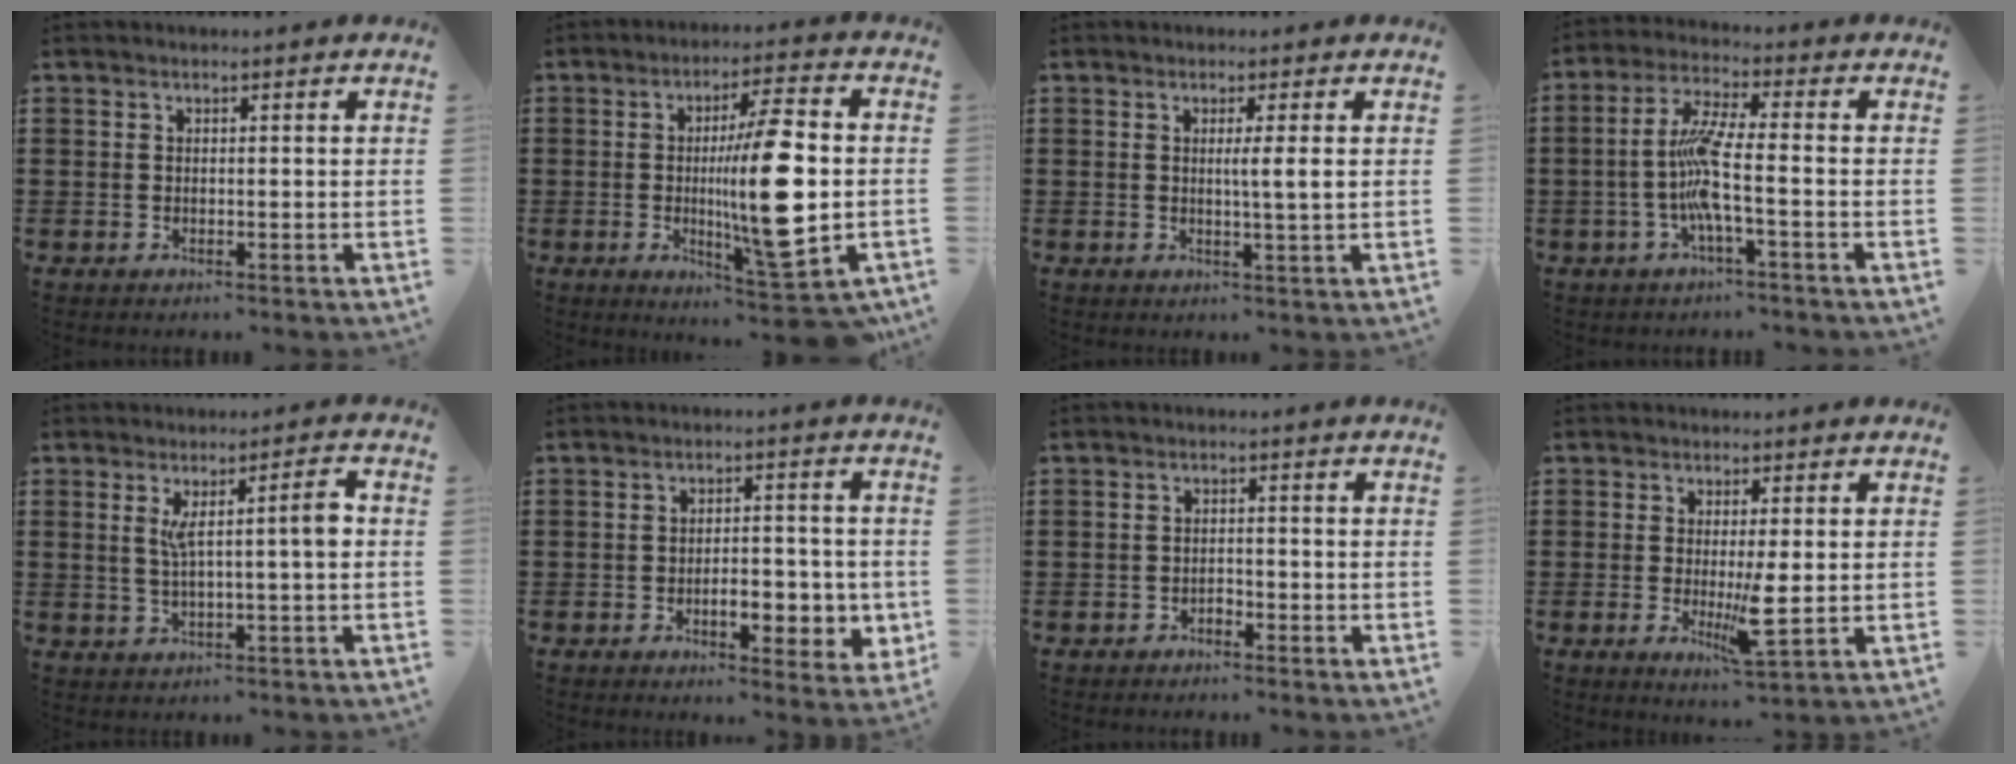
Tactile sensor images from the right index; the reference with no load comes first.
{"total": 14.3, "force": [-1.4, 2.8, 13.9], "torque": [-0.245, -0.017, -0.029]}
{"total": 3.1, "force": [0.5, -0.3, 3.0], "torque": [-0.058, -0.007, 0.005]}
{"total": 7.7, "force": [-1.9, 0.5, 7.4], "torque": [-0.172, -0.016, -0.049]}
{"total": 5.5, "force": [0.8, 0.2, 5.4], "torque": [-0.093, -0.006, 0.006]}
{"total": 6.2, "force": [-1.7, 2.9, 5.2], "torque": [-0.073, 0.003, -0.032]}
{"total": 1.1, "force": [-0.9, 0.5, 0.3], "torque": [-0.011, -0.002, -0.018]}
{"total": 5.0, "force": [-0.4, 0.8, 5.0], "torque": [-0.087, -0.013, -0.010]}